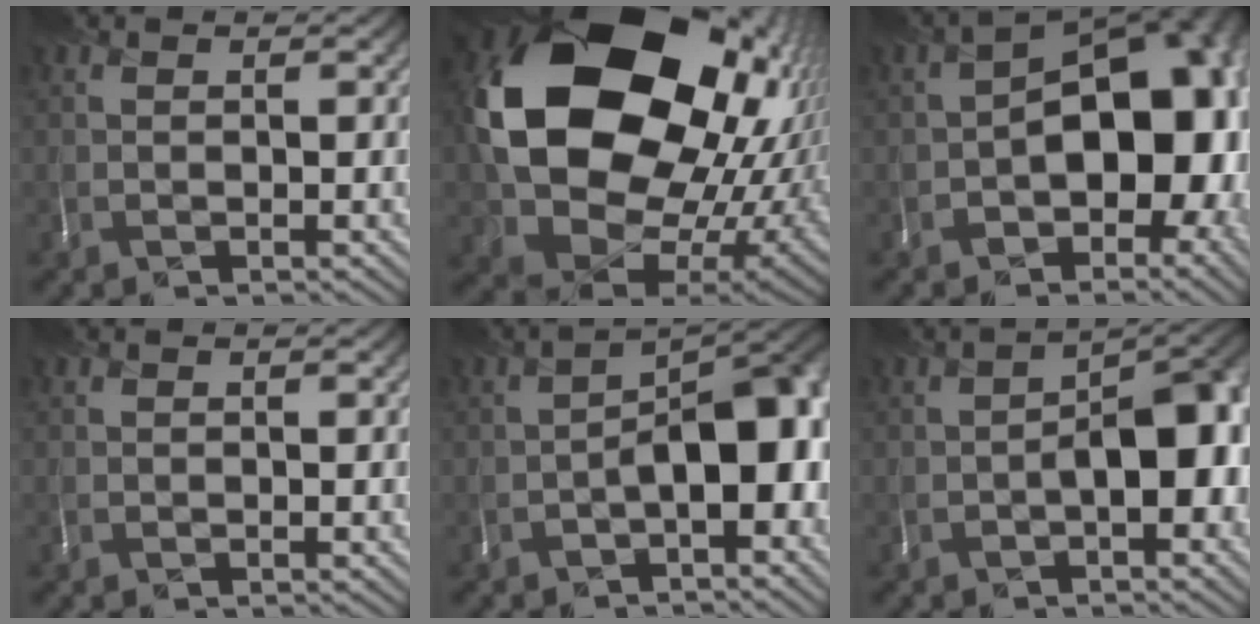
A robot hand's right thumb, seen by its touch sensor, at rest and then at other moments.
{"total": 20.7, "force": [3.2, 16.6, 11.9], "torque": [-0.297, -0.039, 0.098]}
{"total": 13.8, "force": [-2.0, 8.4, 10.8], "torque": [-0.138, -0.019, -0.025]}
{"total": 0.0}
{"total": 8.3, "force": [-2.3, 3.4, 7.2], "torque": [-0.115, -0.001, -0.029]}
{"total": 7.7, "force": [-1.7, 2.7, 6.9], "torque": [-0.102, 0.003, -0.020]}